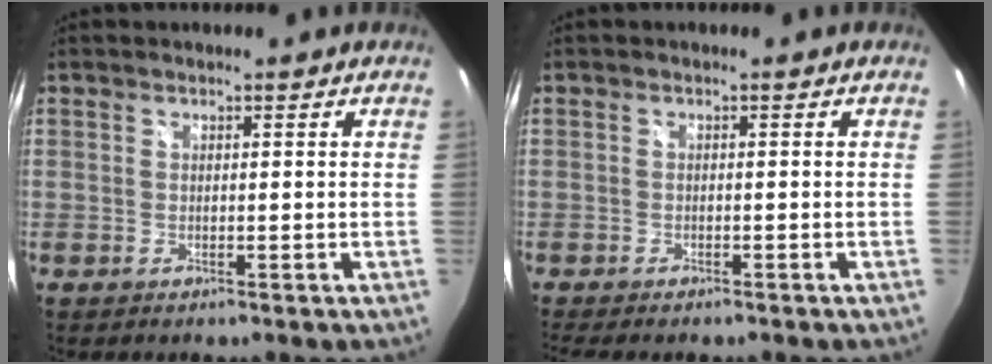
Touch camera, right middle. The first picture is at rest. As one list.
[{"total": 4.1, "force": [-3.4, 1.0, 2.1], "torque": [-0.043, -0.022, -0.055]}]